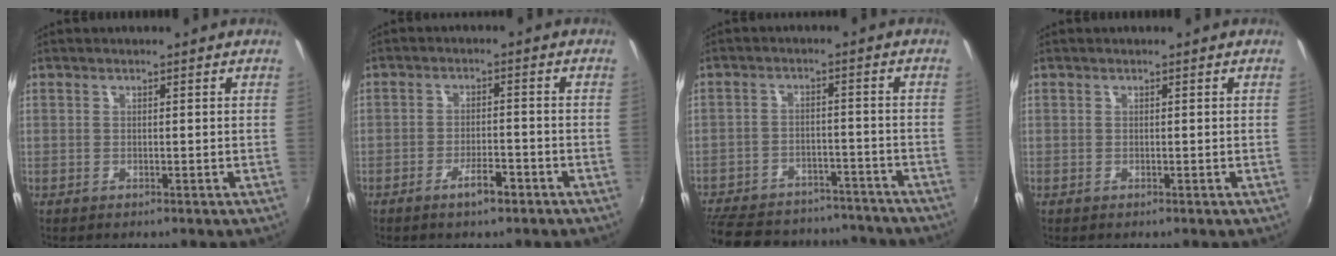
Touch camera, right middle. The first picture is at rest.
{"total": 4.1, "force": [-2.8, 1.1, 2.7], "torque": [-0.057, -0.003, -0.045]}
{"total": 24.6, "force": [-20.5, 10.2, 9.0], "torque": [-0.217, 0.022, -0.269]}
{"total": 0.0}